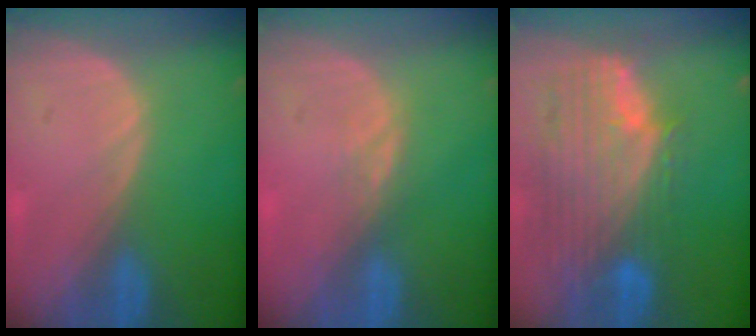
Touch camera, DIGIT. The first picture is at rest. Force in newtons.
{"total": 1.4, "press": 1.4, "slide": 0.3}
{"total": 11.8, "press": 10.0, "slide": 6.2}